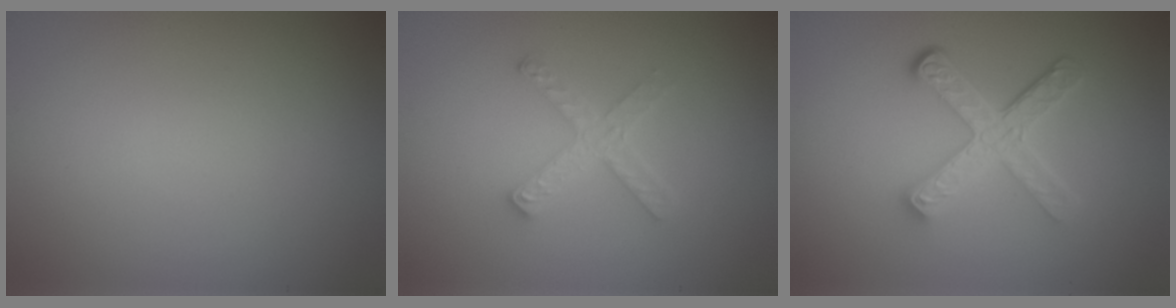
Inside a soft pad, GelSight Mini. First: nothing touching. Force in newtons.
{"total": 2.6, "press": 2.5, "slide": 0.4}
{"total": 4.7, "press": 3.5, "slide": 3.2}